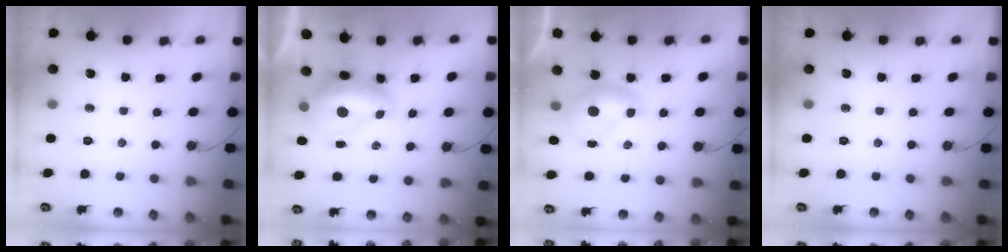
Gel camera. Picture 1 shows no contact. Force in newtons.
{"total": 2.8, "press": 2.7, "slide": 0.7}
{"total": 0.0}
{"total": 0.0}